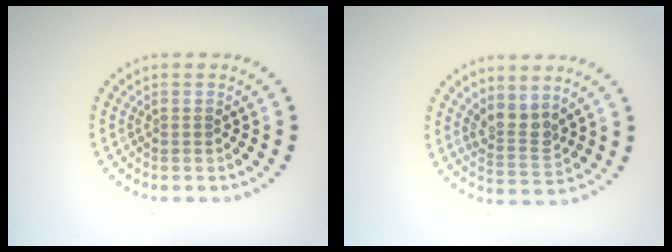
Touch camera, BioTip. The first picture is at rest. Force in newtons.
{"total": 2.5, "press": 1.9, "slide": 1.7}